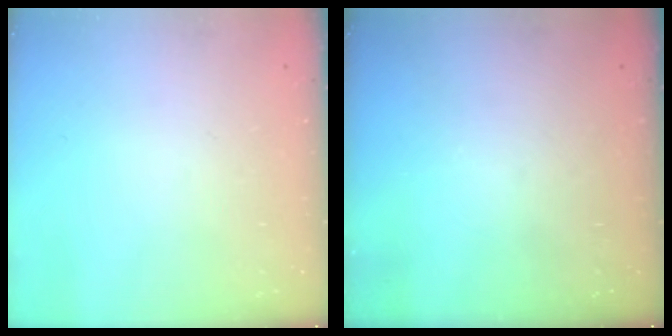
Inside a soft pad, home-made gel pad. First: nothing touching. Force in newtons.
{"total": 0.0}